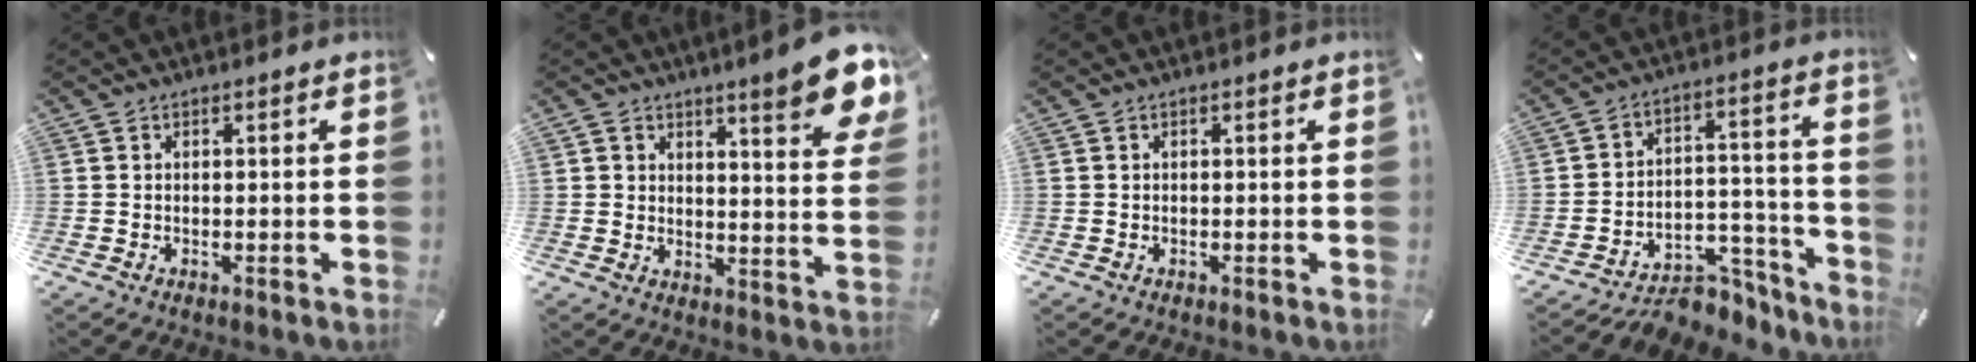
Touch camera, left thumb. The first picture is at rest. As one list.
[{"total": 10.9, "force": [7.2, 3.2, 7.6], "torque": [-0.101, -0.046, 0.122]}, {"total": 0.0}, {"total": 8.9, "force": [-5.1, 6.6, 3.1], "torque": [-0.022, 0.022, -0.082]}]